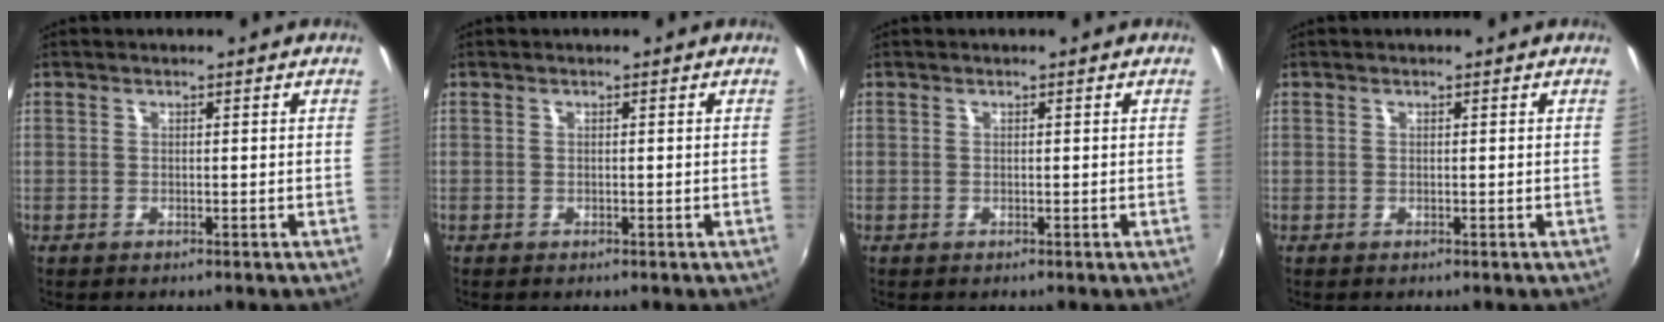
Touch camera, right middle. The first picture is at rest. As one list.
[{"total": 0.0}, {"total": 0.0}, {"total": 0.0}]